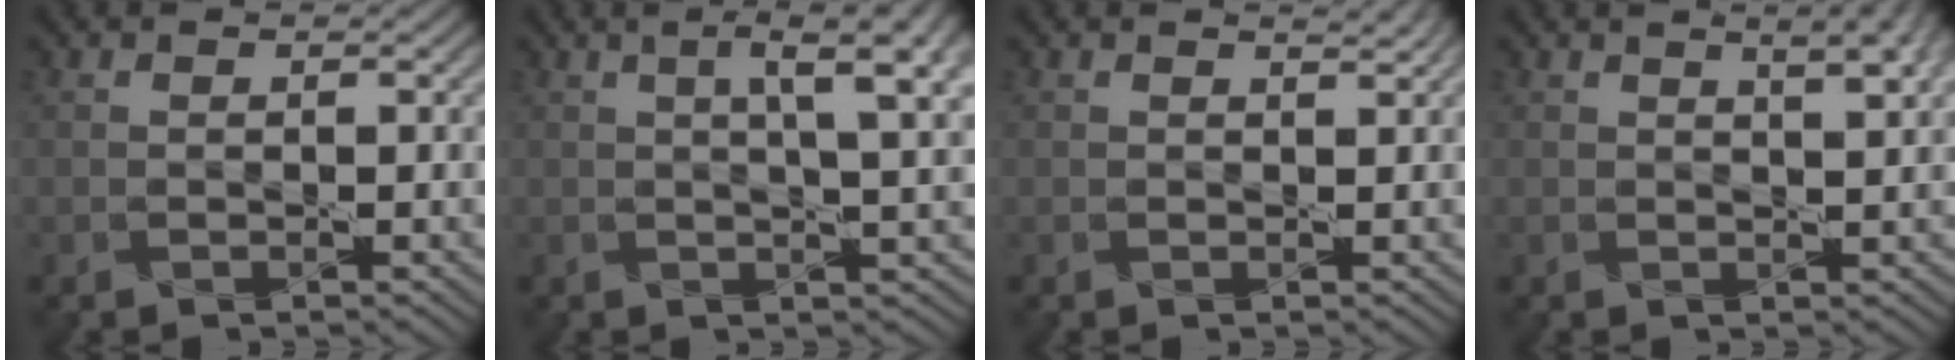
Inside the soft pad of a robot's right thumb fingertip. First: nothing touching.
{"total": 7.2, "force": [2.4, 1.5, 6.7], "torque": [-0.101, 0.018, 0.039]}
{"total": 1.0, "force": [1.0, 0.0, 0.4], "torque": [-0.013, -0.003, 0.012]}
{"total": 5.4, "force": [2.8, 1.7, 4.3], "torque": [-0.049, 0.018, 0.024]}